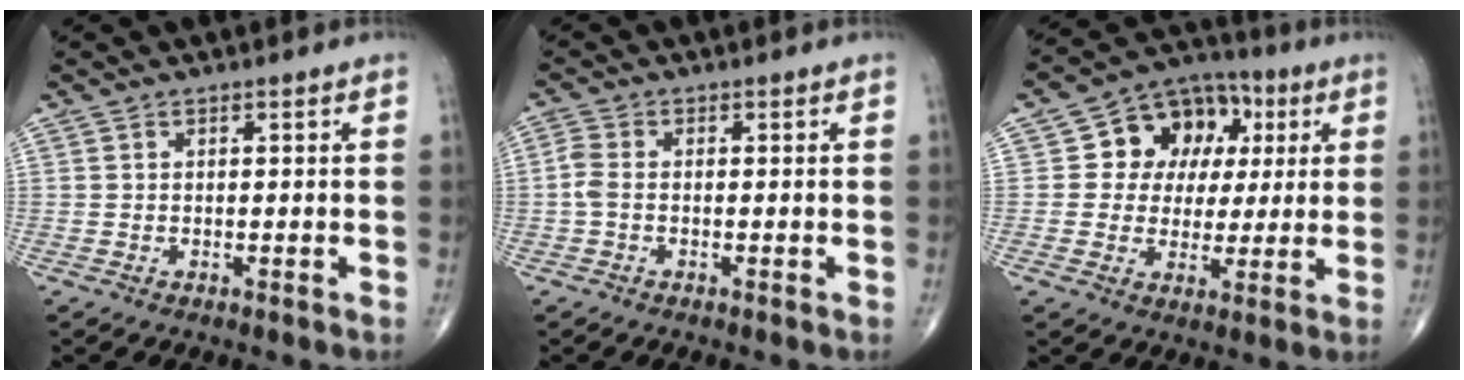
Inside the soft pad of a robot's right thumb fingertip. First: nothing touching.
{"total": 2.5, "force": [-0.5, 1.4, 2.0], "torque": [-0.052, 0.004, -0.017]}
{"total": 13.1, "force": [3.0, 10.4, 7.3], "torque": [-0.055, 0.012, 0.043]}